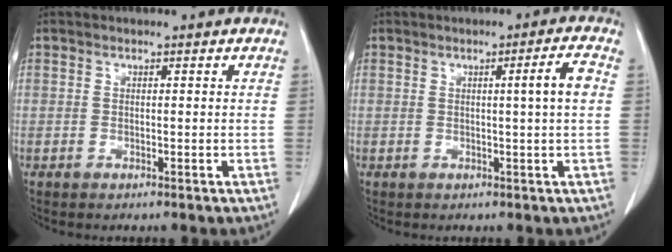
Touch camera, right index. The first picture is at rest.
{"total": 3.7, "force": [0.4, -0.7, 3.6], "torque": [-0.054, 0.000, 0.006]}